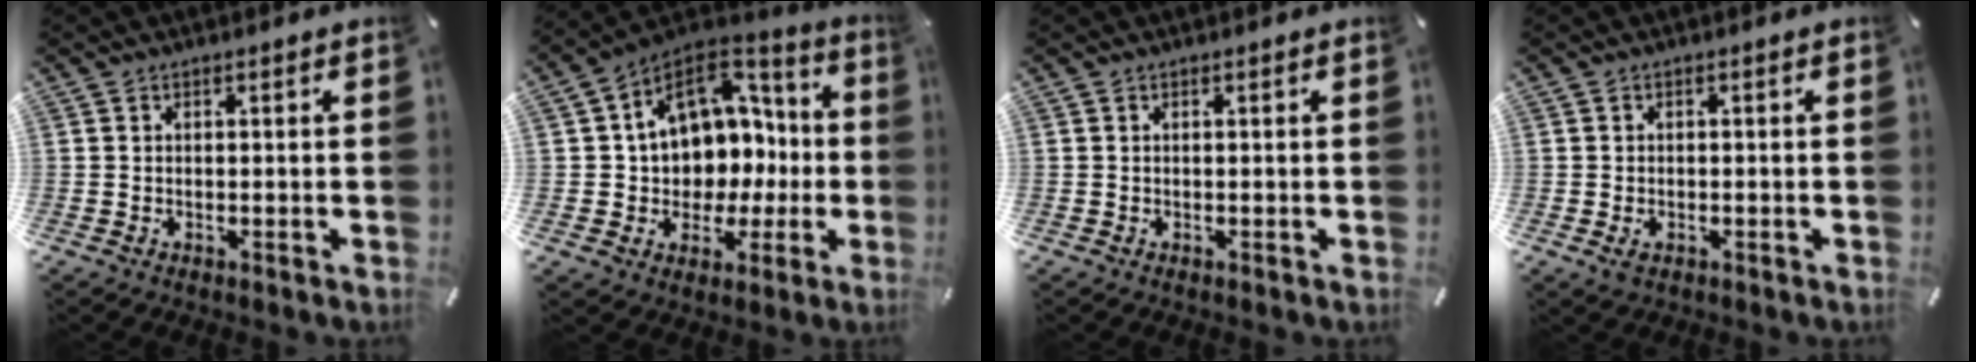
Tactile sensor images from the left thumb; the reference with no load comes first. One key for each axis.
{"total": 14.1, "fx": 3.2, "fy": 12.0, "fz": 6.7, "tx": -0.103, "ty": -0.022, "tz": 0.067}
{"total": 0.0}
{"total": 1.8, "fx": -0.6, "fy": 1.3, "fz": 1.0, "tx": -0.018, "ty": 0.003, "tz": -0.011}